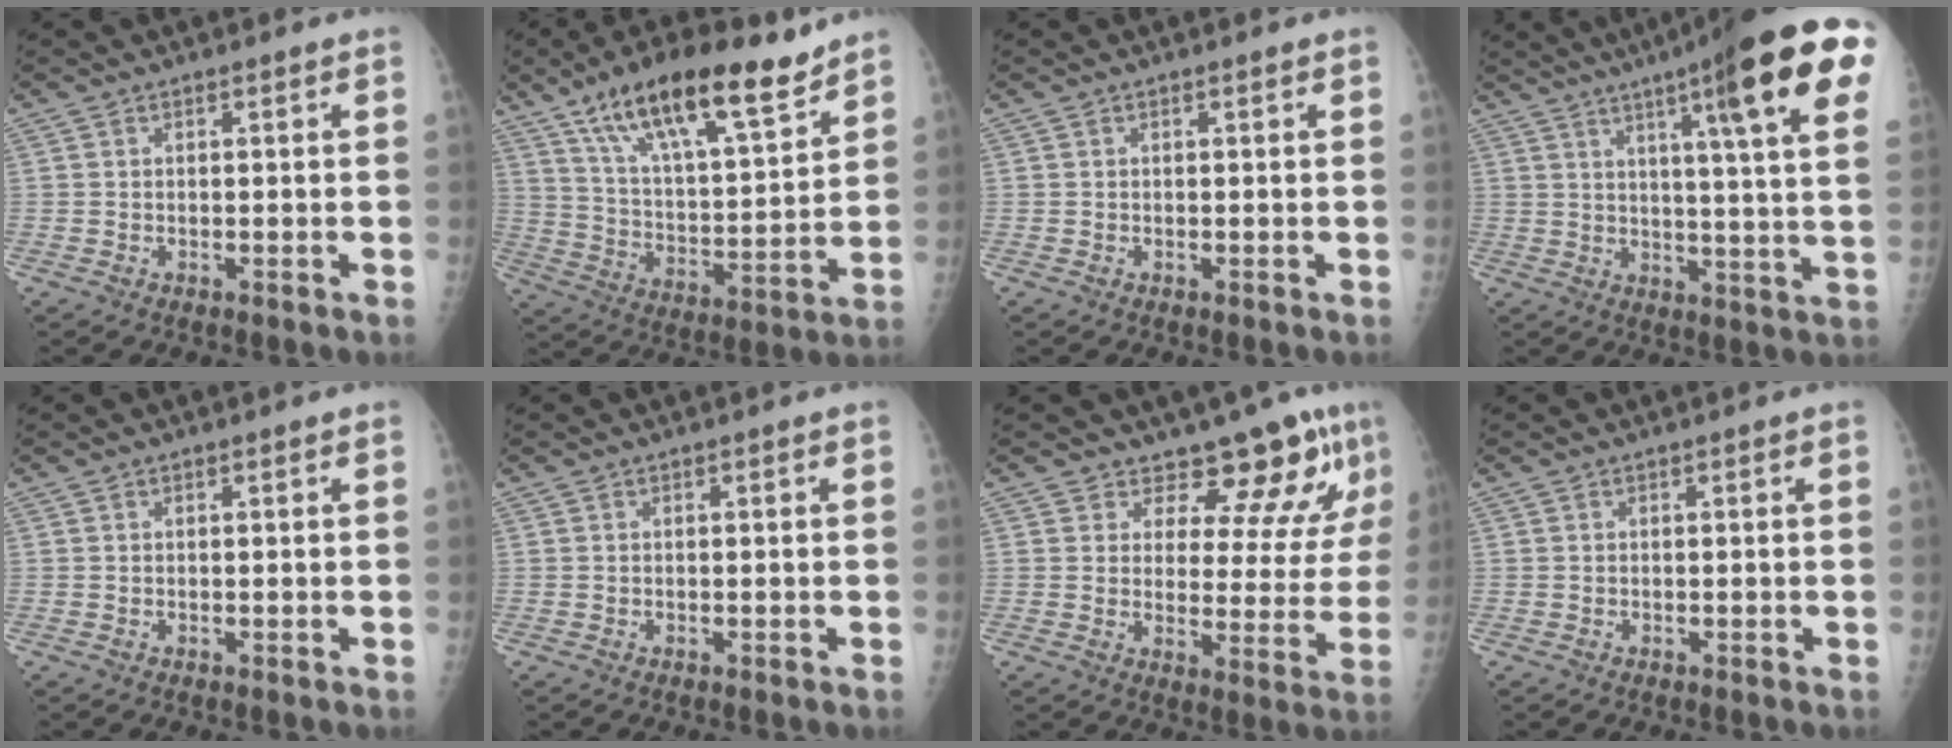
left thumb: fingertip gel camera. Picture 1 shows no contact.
{"total": 21.2, "force": [14.1, 6.7, 14.3], "torque": [-0.210, -0.052, 0.241]}
{"total": 0.0}
{"total": 22.0, "force": [10.7, 2.4, 19.1], "torque": [-0.259, -0.022, 0.134]}
{"total": 0.0}
{"total": 0.0}
{"total": 12.6, "force": [10.2, 5.1, 5.3], "torque": [-0.022, -0.071, 0.117]}
{"total": 0.0}